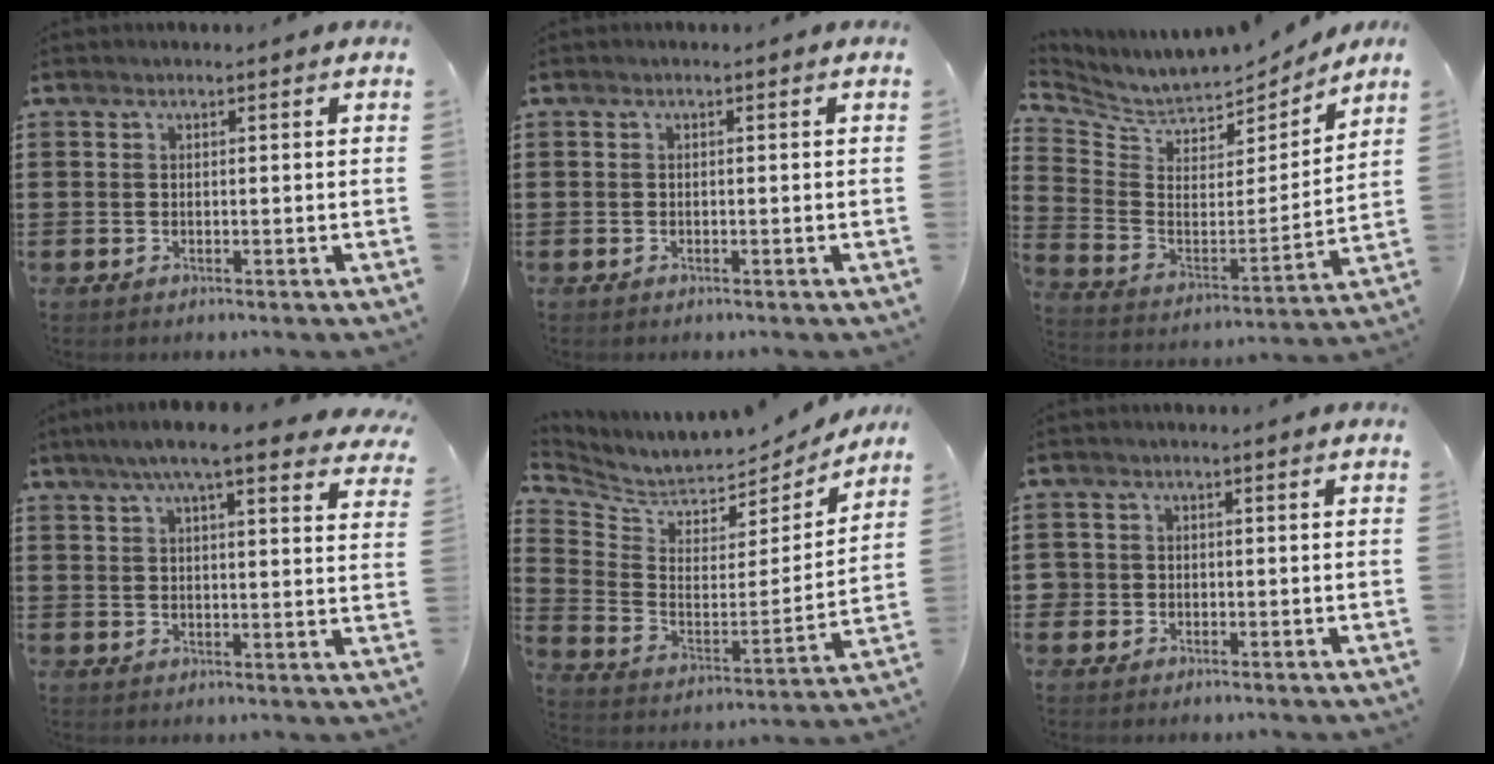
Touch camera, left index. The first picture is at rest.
{"total": 0.0}
{"total": 6.4, "force": [6.0, 1.8, 1.1], "torque": [-0.061, -0.050, 0.103]}
{"total": 7.4, "force": [5.9, 0.4, 4.4], "torque": [-0.094, -0.014, 0.103]}
{"total": 5.7, "force": [5.5, 1.4, 0.8], "torque": [-0.052, -0.053, 0.093]}
{"total": 1.4, "force": [-0.2, 1.4, 0.2], "torque": [-0.011, 0.005, -0.007]}